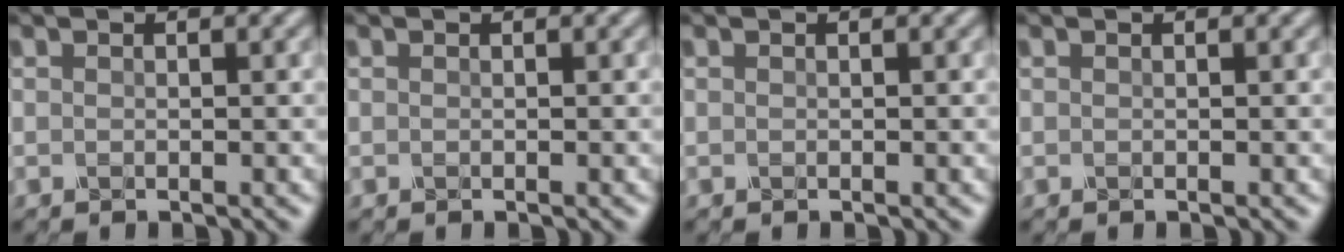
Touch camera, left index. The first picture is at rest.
{"total": 0.0}
{"total": 0.0}
{"total": 0.0}